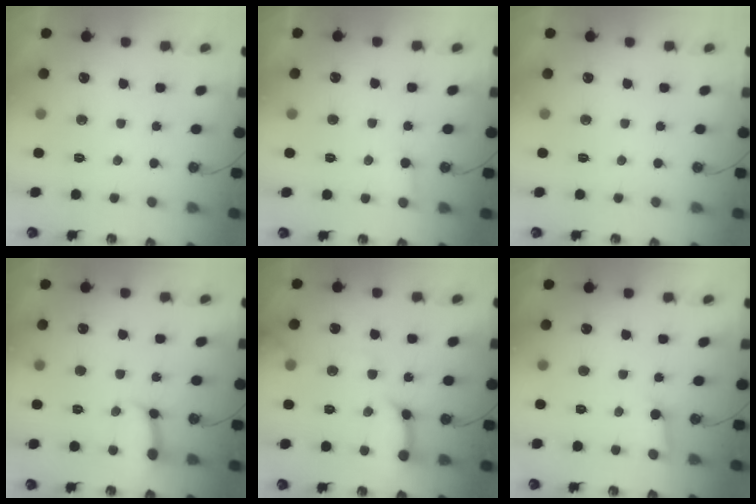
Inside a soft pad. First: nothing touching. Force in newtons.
{"total": 3.3, "press": 3.3, "slide": 0.3}
{"total": 0.0}
{"total": 11.0, "press": 10.9, "slide": 1.1}
{"total": 12.7, "press": 12.6, "slide": 1.2}
{"total": 2.9, "press": 2.9, "slide": 0.2}